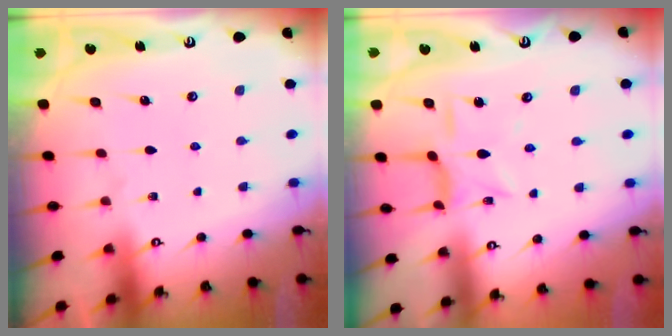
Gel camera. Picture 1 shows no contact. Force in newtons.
{"total": 6.6, "press": 6.6, "slide": 0.3}